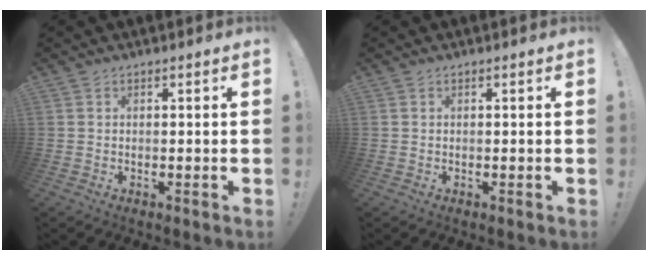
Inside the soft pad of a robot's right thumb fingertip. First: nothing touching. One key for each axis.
{"total": 0.0}